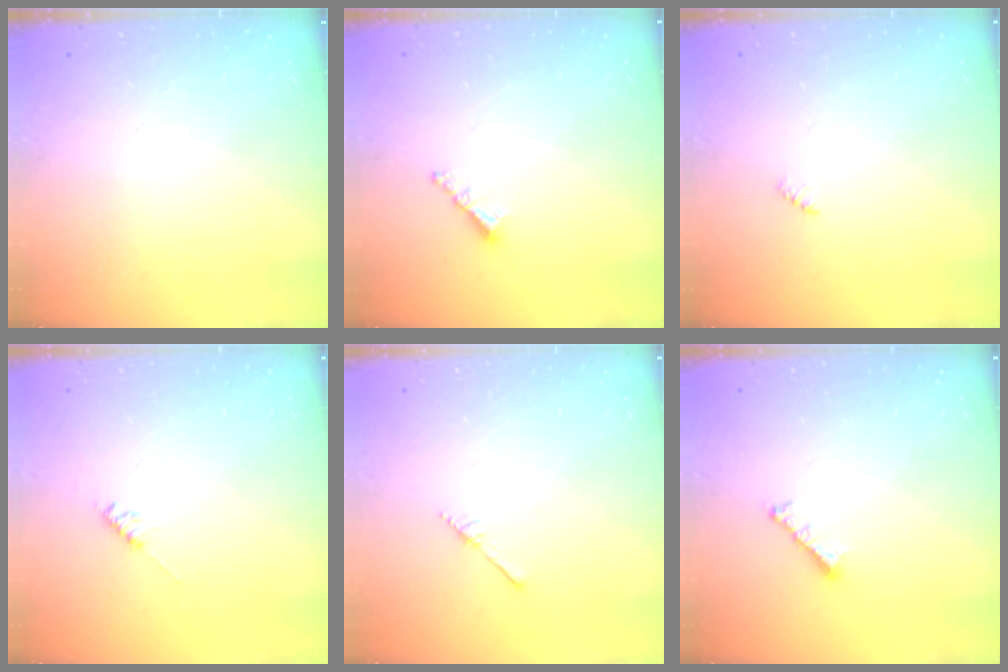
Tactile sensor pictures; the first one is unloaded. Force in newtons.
{"total": 2.9, "press": 2.9, "slide": 0.5}
{"total": 2.3, "press": 2.2, "slide": 0.5}
{"total": 4.9, "press": 4.8, "slide": 0.8}
{"total": 1.7, "press": 1.7, "slide": 0.1}
{"total": 2.8, "press": 2.7, "slide": 0.6}